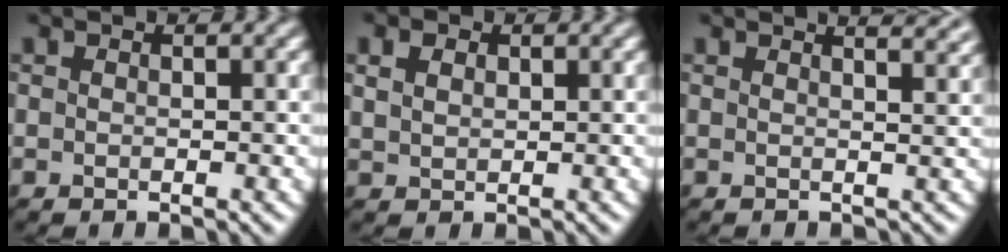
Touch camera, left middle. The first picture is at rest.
{"total": 1.4, "force": [1.3, 0.7, -0.1], "torque": [-0.011, 0.009, 0.026]}
{"total": 6.1, "force": [4.5, 2.4, 3.4], "torque": [-0.018, 0.042, 0.028]}